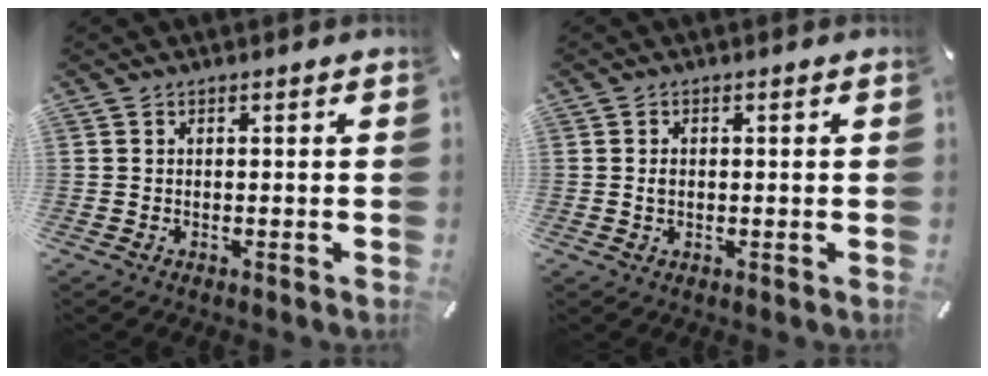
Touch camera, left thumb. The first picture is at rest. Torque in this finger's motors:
{"motor_torque": [-0.09, -0.04, 0.06, 0.16, -0.02]}